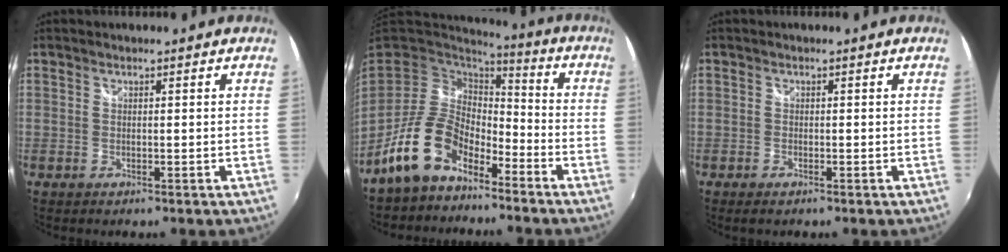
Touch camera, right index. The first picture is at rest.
{"total": 12.7, "force": [-8.1, 6.7, 7.0], "torque": [-0.144, 0.016, -0.146]}
{"total": 1.0, "force": [-0.8, 0.4, 0.5], "torque": [-0.012, -0.004, -0.016]}